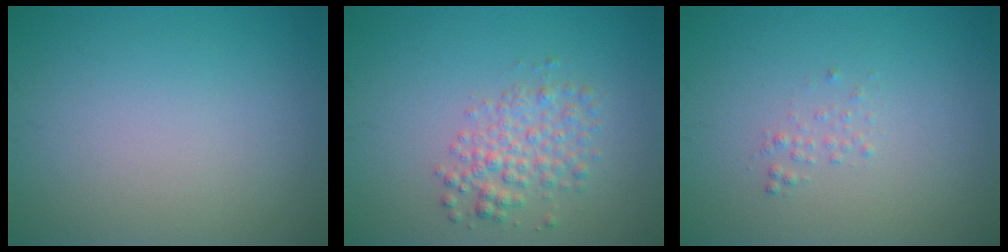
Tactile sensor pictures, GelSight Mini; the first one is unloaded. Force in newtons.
{"total": 3.0, "press": 3.0, "slide": 0.1}
{"total": 0.7, "press": 0.7, "slide": 0.1}